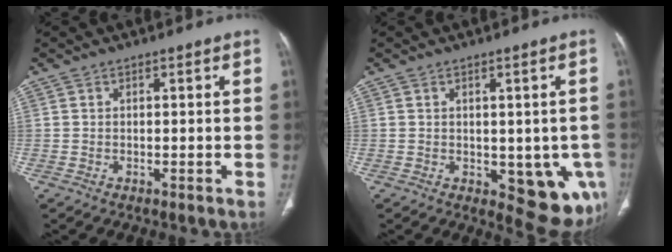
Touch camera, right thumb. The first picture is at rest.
{"total": 10.1, "force": [-2.2, 5.5, 8.1], "torque": [-0.055, -0.014, -0.014]}